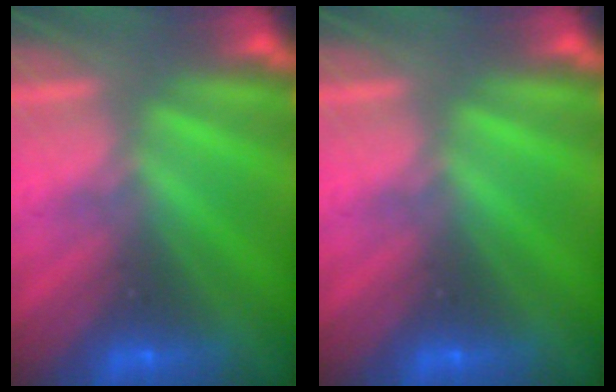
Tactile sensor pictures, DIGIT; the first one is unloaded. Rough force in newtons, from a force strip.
{"total": 0.0}